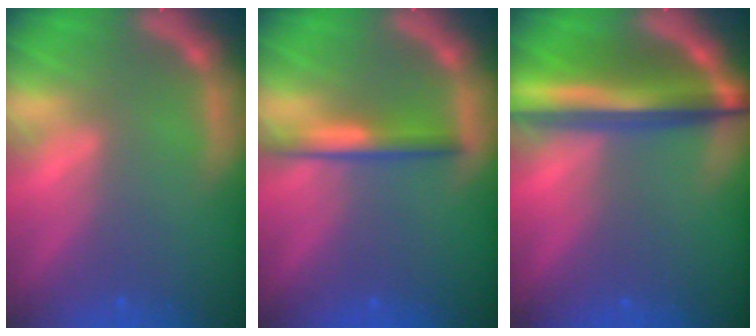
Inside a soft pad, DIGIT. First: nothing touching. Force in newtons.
{"total": 3.0}
{"total": 8.6}